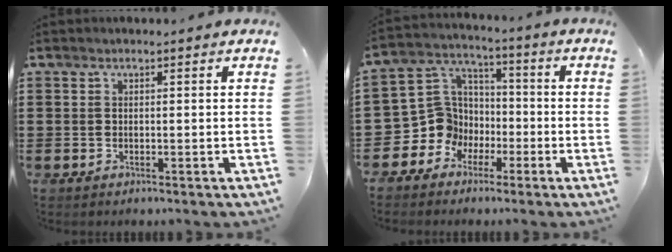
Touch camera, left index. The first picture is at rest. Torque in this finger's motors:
{"motor_torque": [0.82, 0.82, 0.17, 0.00]}